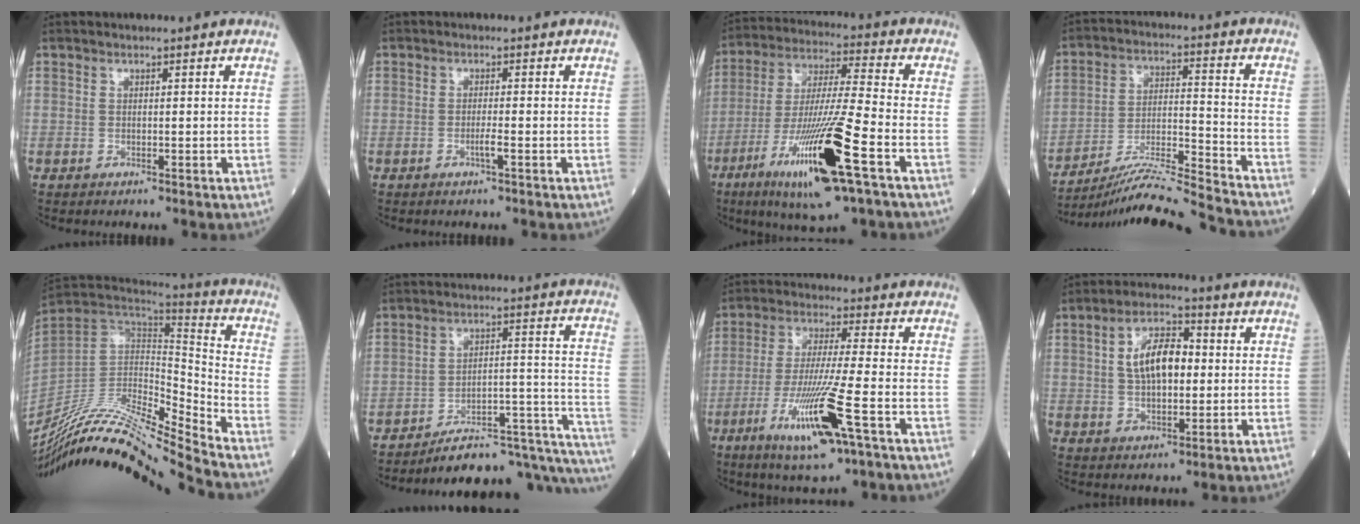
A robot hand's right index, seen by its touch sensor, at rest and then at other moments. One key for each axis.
{"total": 1.3, "fx": -0.6, "fy": -0.2, "fz": 1.2, "tx": -0.023, "ty": -0.001, "tz": -0.011}
{"total": 18.1, "fx": -8.0, "fy": 0.5, "fz": 16.2, "tx": -0.328, "ty": -0.033, "tz": -0.144}
{"total": 16.3, "fx": -15.4, "fy": -2.3, "fz": 4.6, "tx": -0.075, "ty": 0.000, "tz": -0.255}
{"total": 23.7, "fx": -21.7, "fy": -0.4, "fz": 9.4, "tx": -0.195, "ty": -0.009, "tz": -0.373}
{"total": 19.2, "fx": -17.8, "fy": 2.9, "fz": 6.7, "tx": -0.017, "ty": 0.063, "tz": -0.243}
{"total": 13.4, "fx": -5.7, "fy": 0.2, "fz": 12.1, "tx": -0.242, "ty": -0.028, "tz": -0.100}
{"total": 8.9, "fx": 1.2, "fy": 4.2, "fz": 7.8, "tx": -0.147, "ty": 0.018, "tz": 0.022}